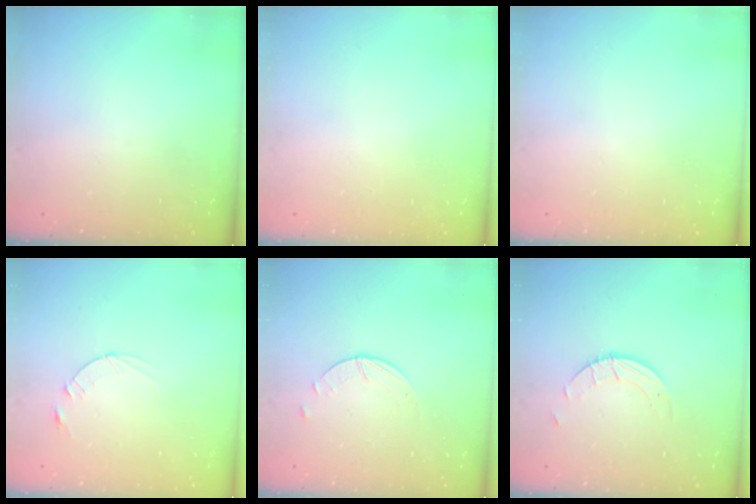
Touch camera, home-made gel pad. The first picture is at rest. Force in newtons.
{"total": 0.0}
{"total": 0.0}
{"total": 2.5, "press": 2.5, "slide": 0.3}
{"total": 0.9, "press": 0.9, "slide": 0.1}
{"total": 2.5, "press": 2.5, "slide": 0.2}